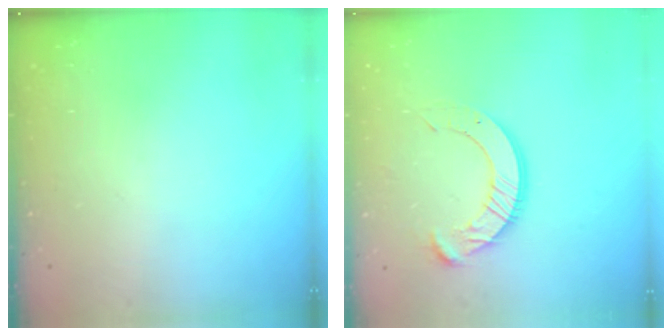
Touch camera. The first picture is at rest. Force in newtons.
{"total": 12.2, "press": 12.1, "slide": 1.2}